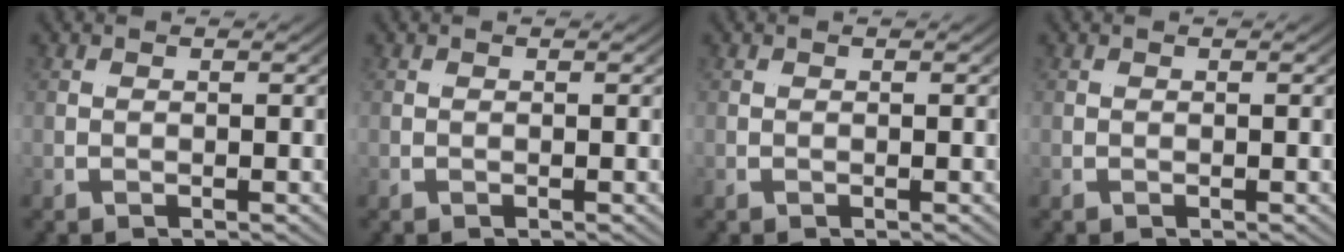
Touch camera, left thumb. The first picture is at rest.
{"total": 0.0}
{"total": 0.0}
{"total": 0.0}